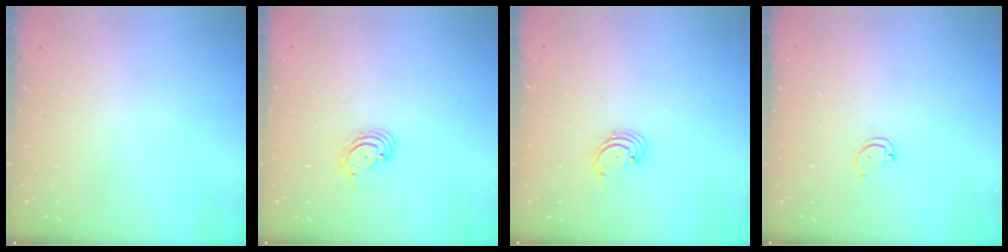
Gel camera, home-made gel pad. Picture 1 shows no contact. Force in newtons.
{"total": 3.2, "press": 3.1, "slide": 0.4}
{"total": 1.7, "press": 1.6, "slide": 0.2}
{"total": 2.9, "press": 2.9, "slide": 0.2}